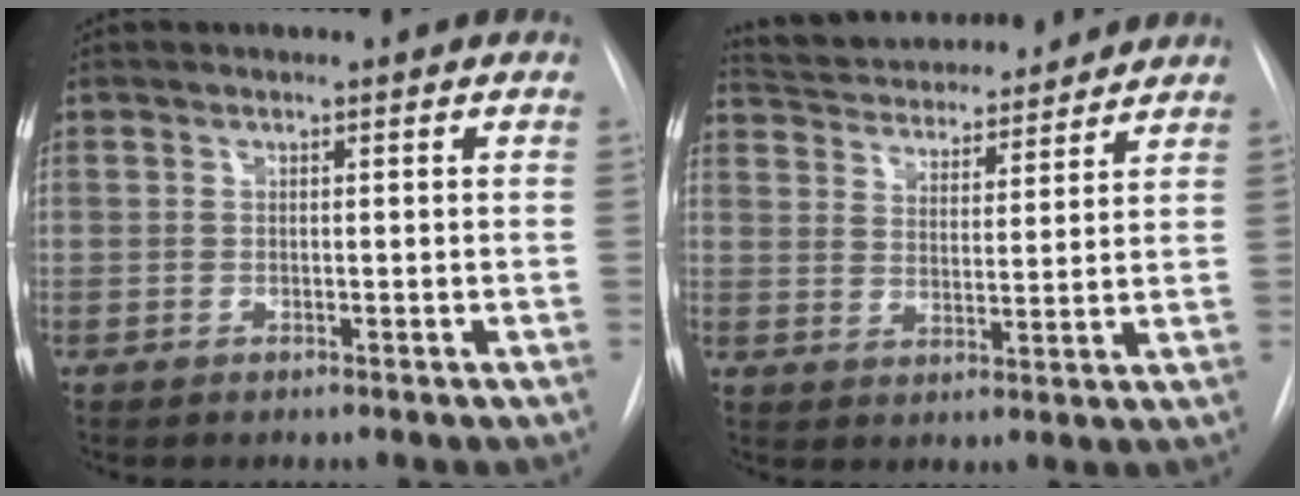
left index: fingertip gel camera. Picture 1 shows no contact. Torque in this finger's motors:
{"motor_torque": [-0.34, -0.80, 0.10, 0.06]}